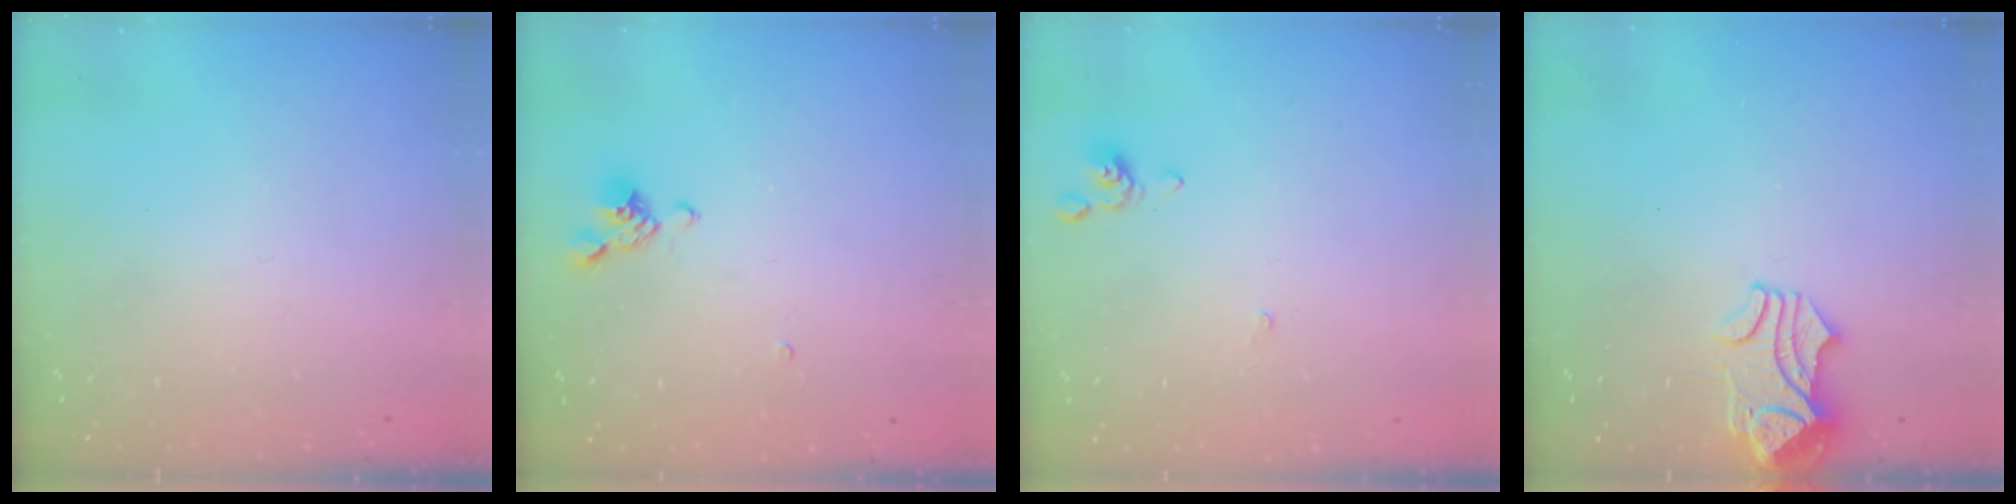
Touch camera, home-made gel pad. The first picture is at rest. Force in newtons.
{"total": 1.8, "press": 1.5, "slide": 1.0}
{"total": 0.0}
{"total": 1.6, "press": 1.1, "slide": 1.1}